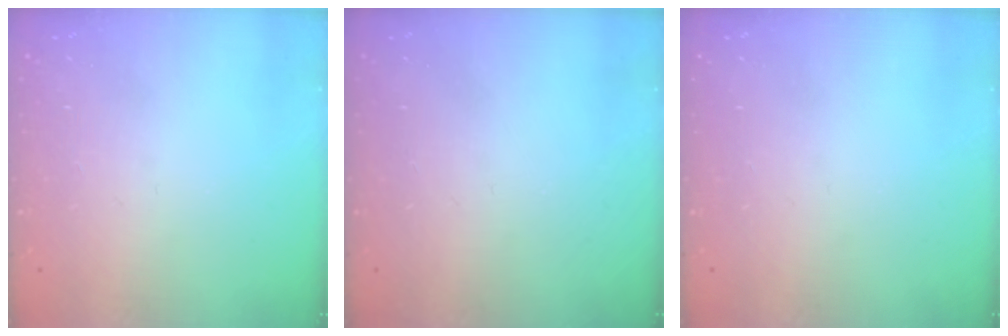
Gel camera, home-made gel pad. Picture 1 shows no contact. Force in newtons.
{"total": 0.0}
{"total": 0.0}